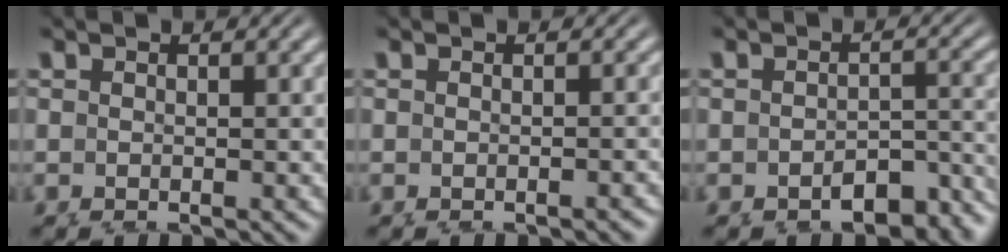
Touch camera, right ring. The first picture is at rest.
{"total": 0.7, "force": [-0.7, -0.1, 0.2], "torque": [-0.003, 0.002, -0.010]}
{"total": 4.0, "force": [-3.5, 1.3, 1.5], "torque": [0.001, -0.008, -0.050]}